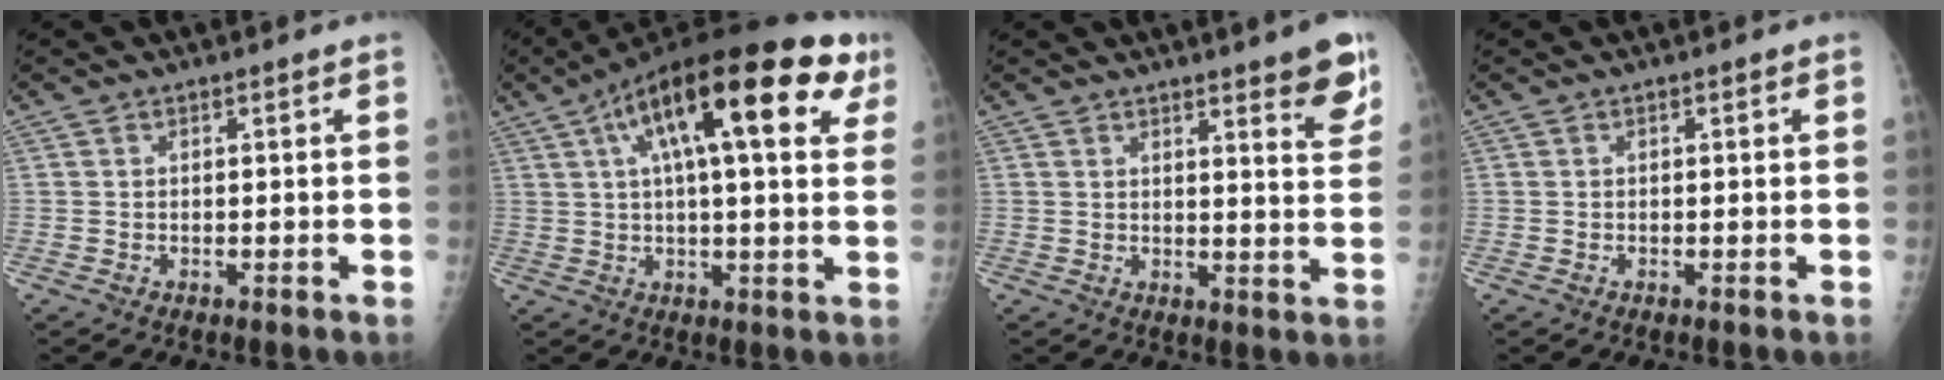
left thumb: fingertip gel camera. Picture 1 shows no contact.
{"total": 24.1, "force": [10.0, 8.0, 20.4], "torque": [-0.299, 0.025, 0.143]}
{"total": 8.0, "force": [5.0, 1.4, 6.0], "torque": [-0.057, -0.030, 0.062]}
{"total": 0.0}